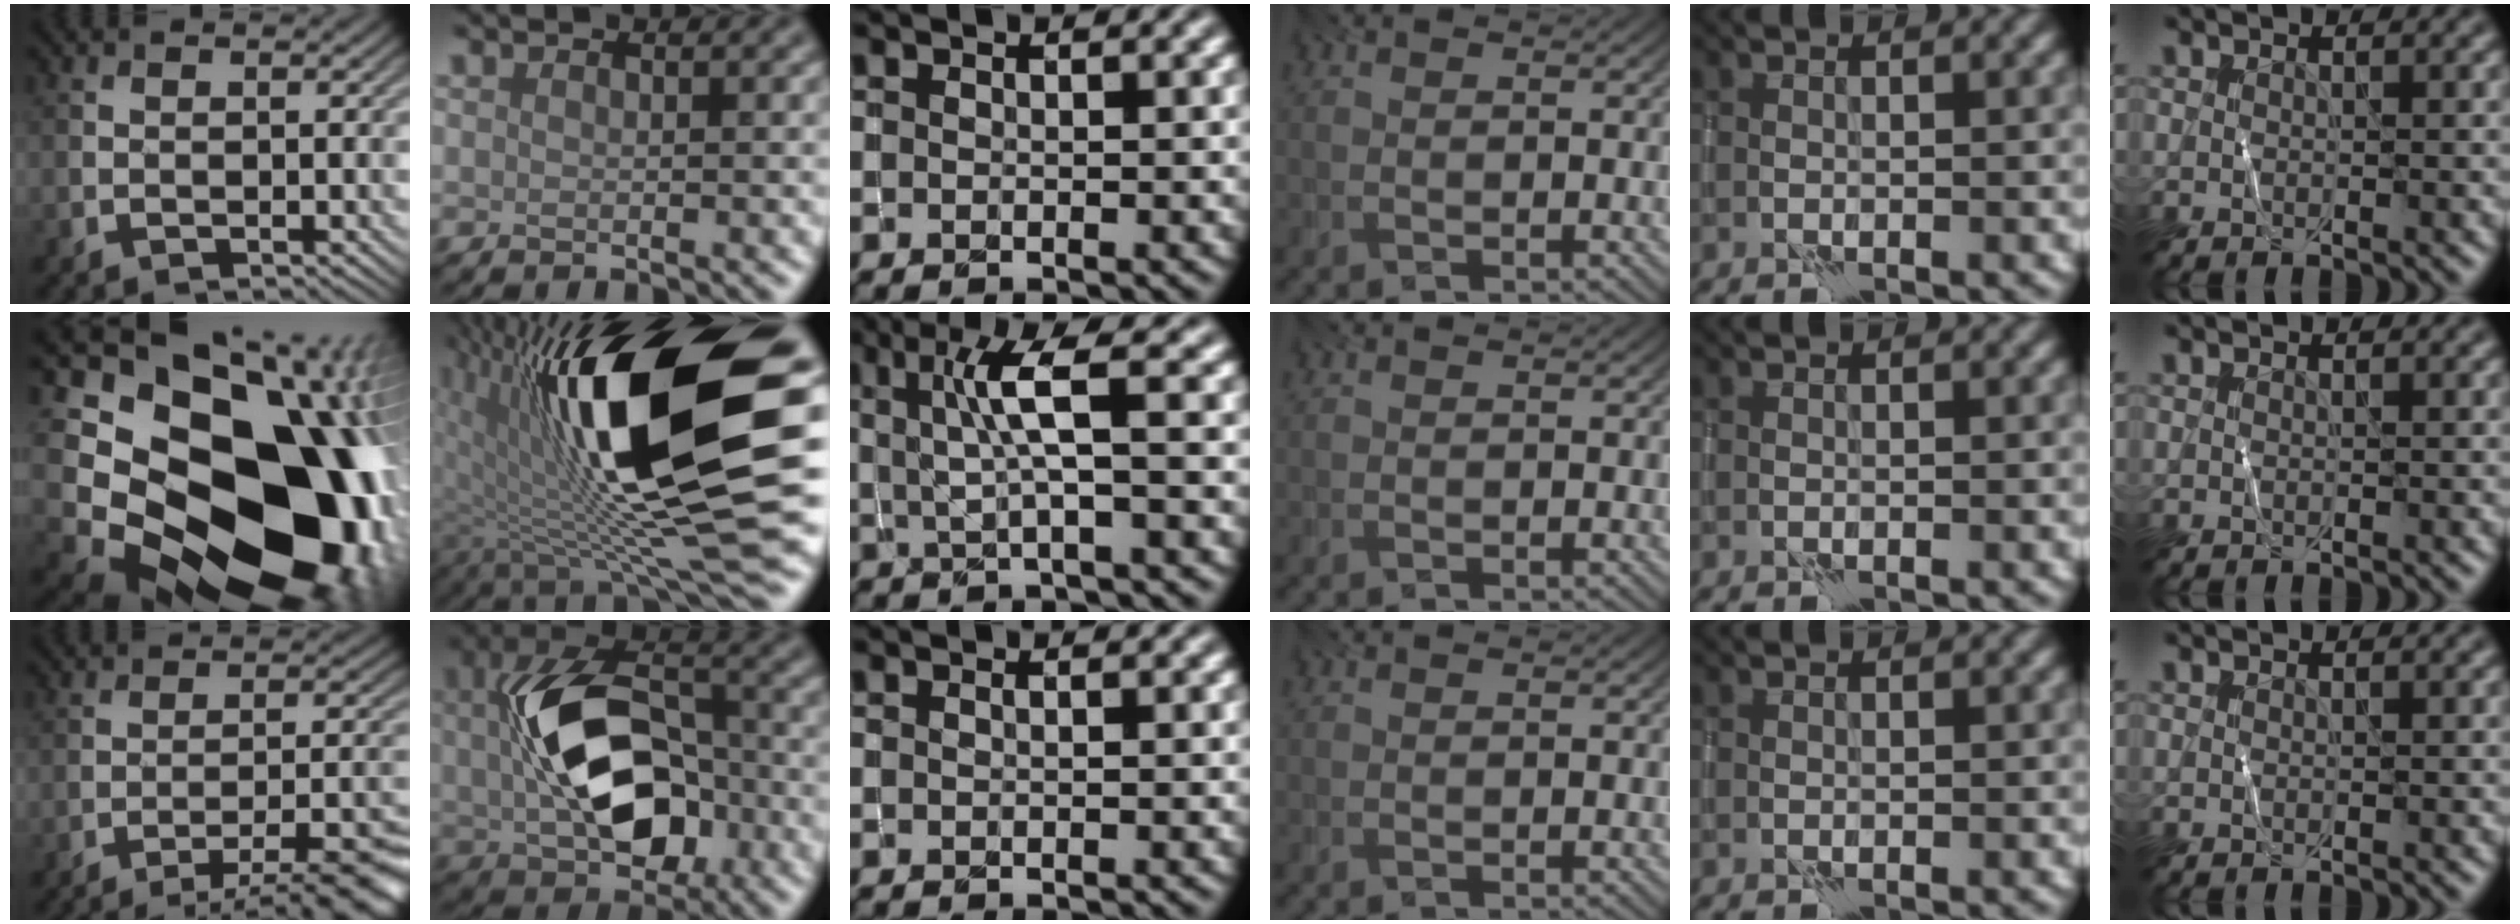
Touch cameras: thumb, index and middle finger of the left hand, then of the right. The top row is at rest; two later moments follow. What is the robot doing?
{"motion": "wrap", "object": "thread"}